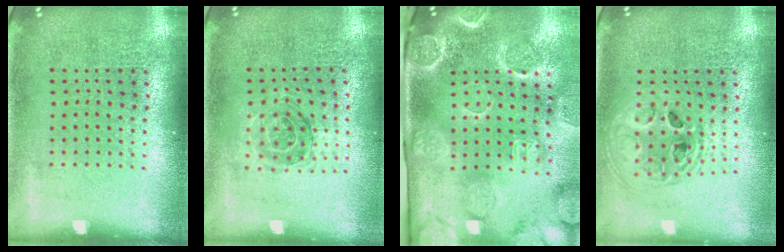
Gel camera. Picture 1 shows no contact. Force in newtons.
{"total": 1.0, "press": 1.0, "slide": 0.2}
{"total": 4.3, "press": 3.5, "slide": 2.5}
{"total": 2.0, "press": 1.6, "slide": 1.2}